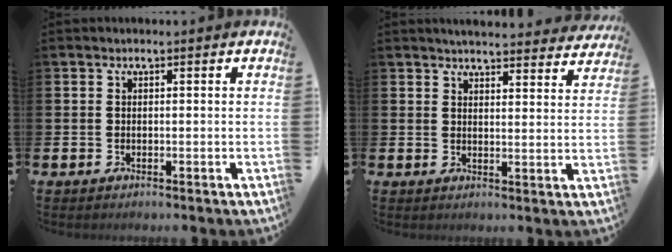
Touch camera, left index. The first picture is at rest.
{"total": 4.3, "force": [4.3, 0.4, 0.5], "torque": [-0.008, -0.030, 0.074]}